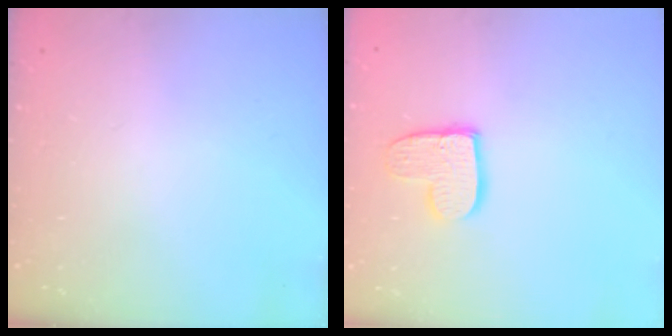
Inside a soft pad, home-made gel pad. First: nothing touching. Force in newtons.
{"total": 10.1, "press": 10.0, "slide": 0.5}